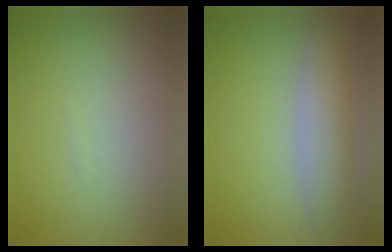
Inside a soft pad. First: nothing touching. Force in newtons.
{"total": 4.1, "press": 4.1, "slide": 0.3}